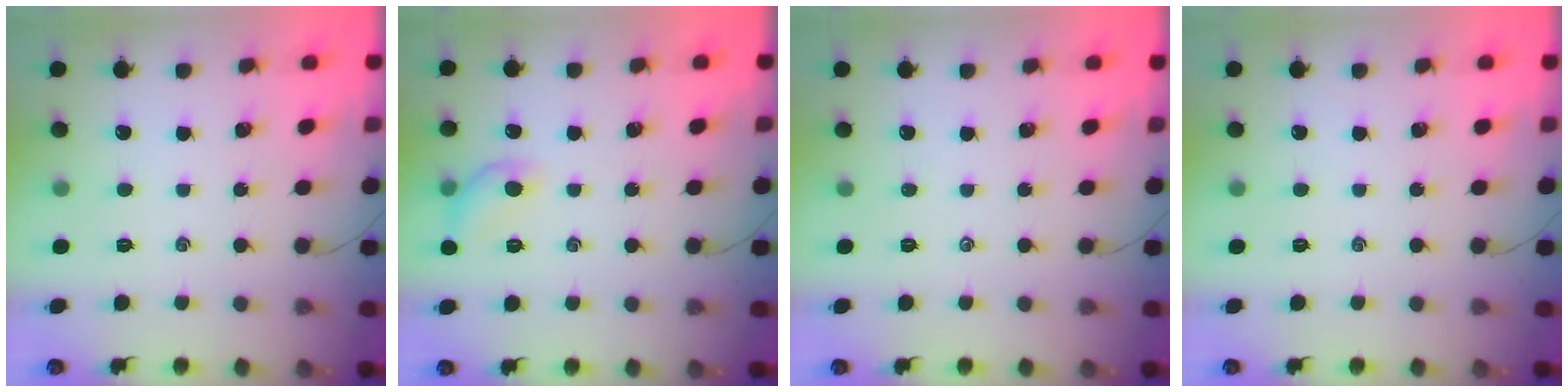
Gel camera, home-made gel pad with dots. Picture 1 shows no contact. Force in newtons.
{"total": 8.2, "press": 8.2, "slide": 0.8}
{"total": 0.0}
{"total": 0.0}